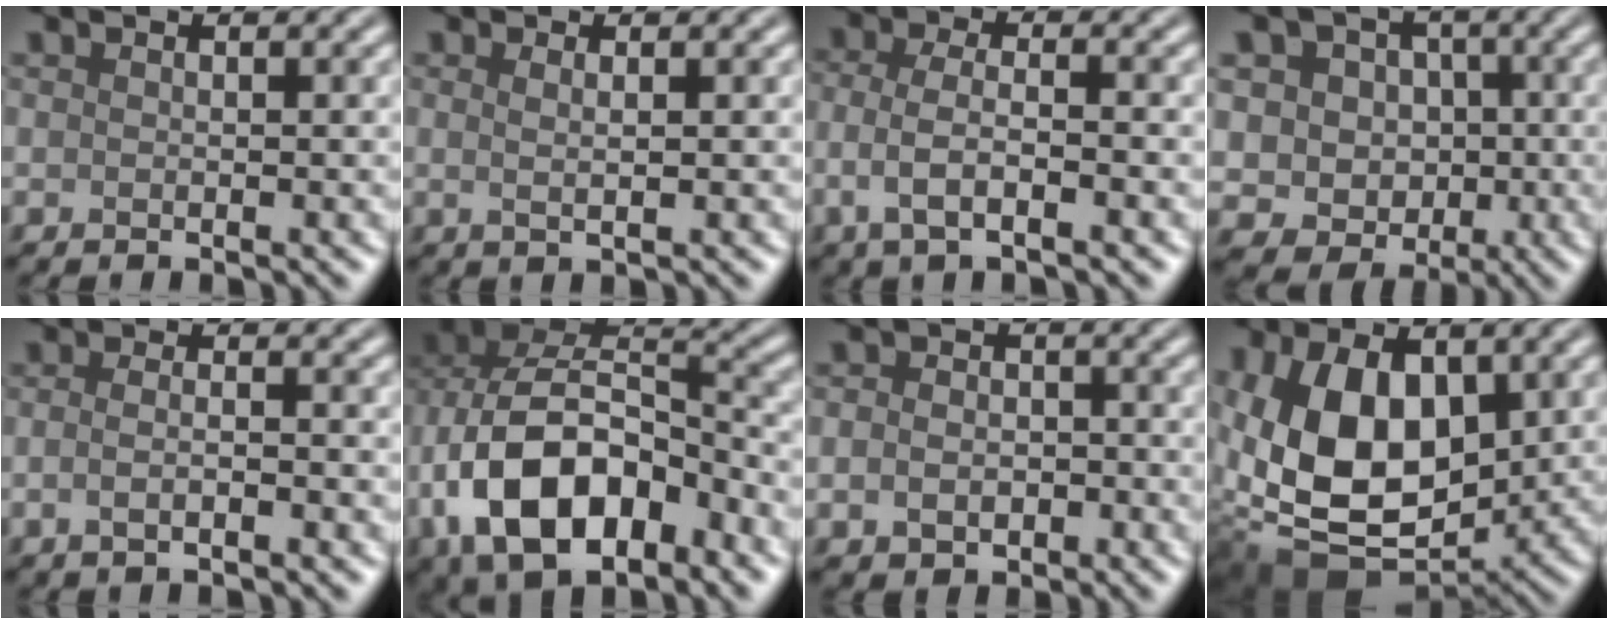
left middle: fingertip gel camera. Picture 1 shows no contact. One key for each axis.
{"total": 1.3, "fx": 0.4, "fy": 0.4, "fz": 1.2, "tx": -0.017, "ty": -0.001, "tz": 0.002}
{"total": 3.7, "fx": -1.3, "fy": 1.3, "fz": 3.2, "tx": -0.068, "ty": 0.000, "tz": -0.031}
{"total": 6.5, "fx": -0.2, "fy": 5.9, "fz": 2.8, "tx": -0.026, "ty": 0.012, "tz": -0.031}
{"total": 2.6, "fx": -0.7, "fy": 1.1, "fz": 2.3, "tx": -0.030, "ty": -0.002, "tz": -0.019}
{"total": 13.1, "fx": -3.9, "fy": 8.1, "fz": 9.4, "tx": -0.178, "ty": -0.006, "tz": -0.073}
{"total": 3.1, "fx": -0.8, "fy": 2.4, "fz": 1.8, "tx": -0.018, "ty": -0.004, "tz": -0.020}
{"total": 12.1, "fx": 1.0, "fy": 7.4, "fz": 9.6, "tx": -0.184, "ty": -0.013, "tz": 0.019}